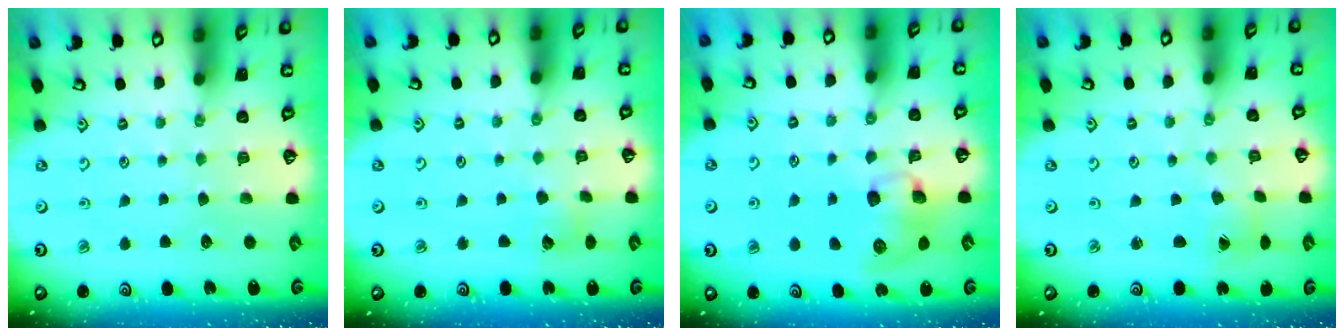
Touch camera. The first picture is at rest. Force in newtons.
{"total": 2.9, "press": 2.9, "slide": 0.3}
{"total": 9.8, "press": 9.7, "slide": 1.2}
{"total": 0.5, "press": 0.5, "slide": 0.1}